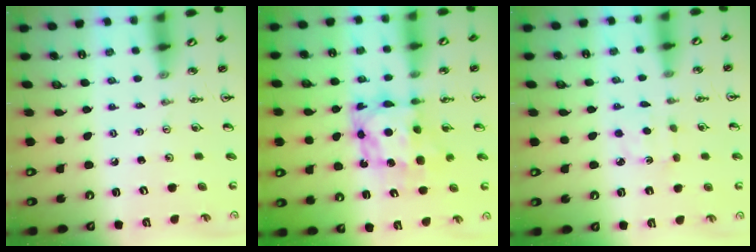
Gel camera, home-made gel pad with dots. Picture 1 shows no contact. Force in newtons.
{"total": 7.8, "press": 7.8, "slide": 0.7}
{"total": 2.3, "press": 2.3, "slide": 0.3}